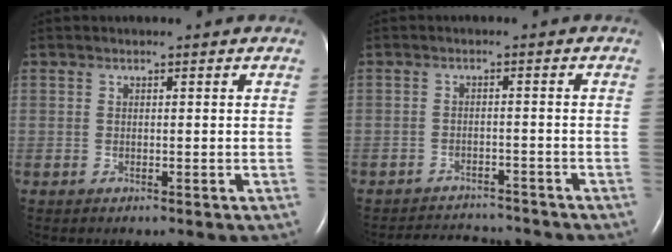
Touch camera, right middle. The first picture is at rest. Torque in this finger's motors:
{"motor_torque": [0.02, -0.10, 0.01, 0.02]}